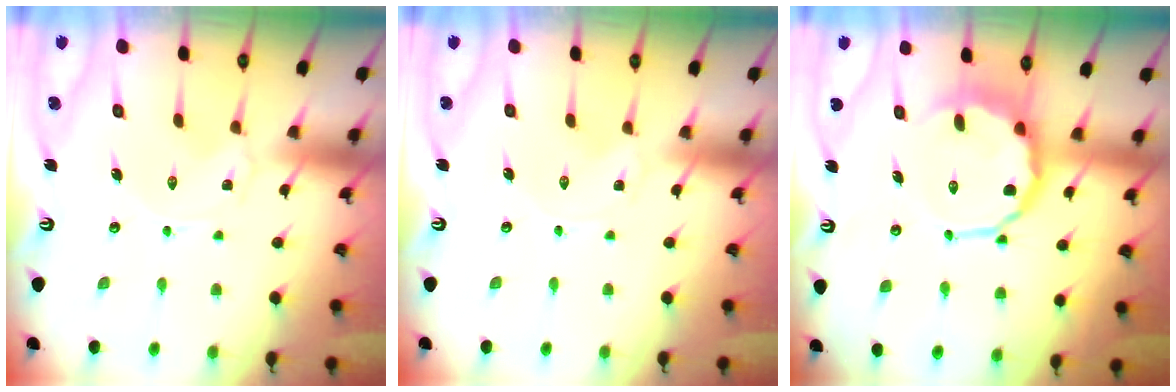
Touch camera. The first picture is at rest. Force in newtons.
{"total": 0.0}
{"total": 10.7, "press": 10.1, "slide": 3.5}